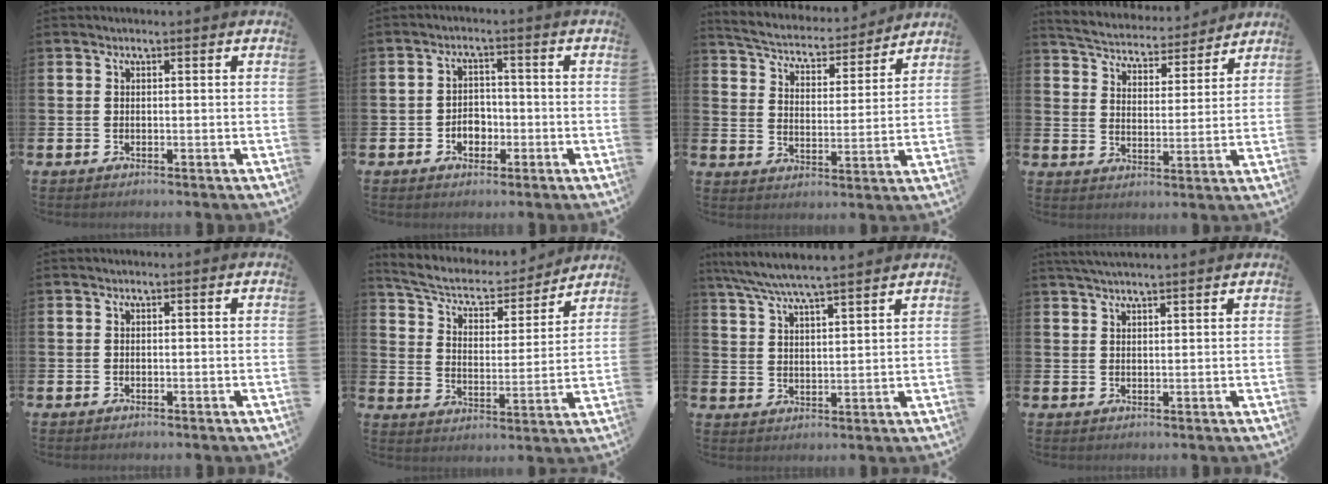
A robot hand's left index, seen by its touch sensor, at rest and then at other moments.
{"total": 3.2, "force": [-1.3, 2.4, 1.6], "torque": [-0.021, 0.000, -0.031]}
{"total": 4.9, "force": [4.7, 1.2, 0.6], "torque": [-0.046, -0.040, 0.076]}
{"total": 5.1, "force": [5.0, 1.1, 0.3], "torque": [-0.036, -0.039, 0.086]}
{"total": 0.0}
{"total": 6.7, "force": [6.1, 2.1, 1.8], "torque": [-0.076, -0.044, 0.101]}
{"total": 6.7, "force": [6.3, 0.1, 2.3], "torque": [-0.070, -0.025, 0.114]}
{"total": 2.8, "force": [2.7, 0.0, 0.7], "torque": [-0.015, -0.009, 0.050]}